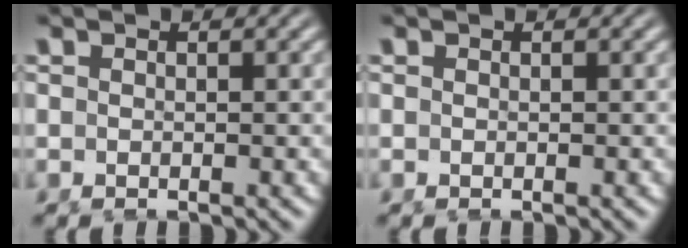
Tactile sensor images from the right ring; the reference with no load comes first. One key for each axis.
{"total": 0.0}